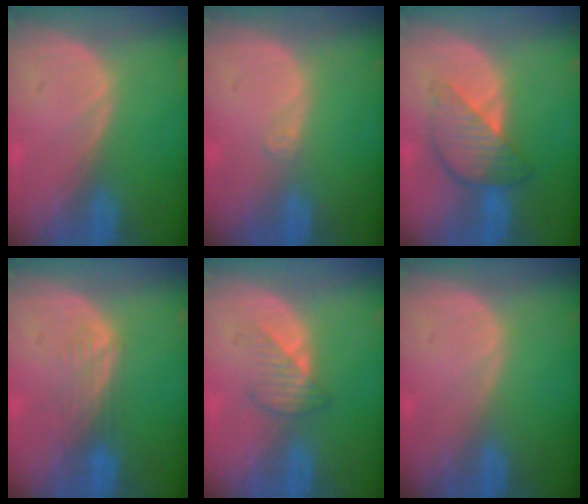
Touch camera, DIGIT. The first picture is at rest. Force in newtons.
{"total": 0.9, "press": 0.7, "slide": 0.6}
{"total": 6.2, "press": 6.2, "slide": 0.4}
{"total": 3.5, "press": 2.9, "slide": 1.9}
{"total": 3.4, "press": 3.2, "slide": 1.3}
{"total": 0.0}